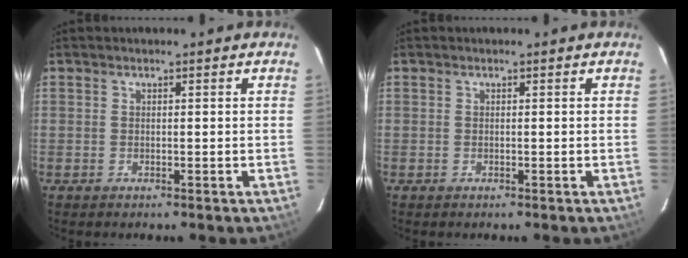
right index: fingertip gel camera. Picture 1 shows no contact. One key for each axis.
{"total": 0.0}